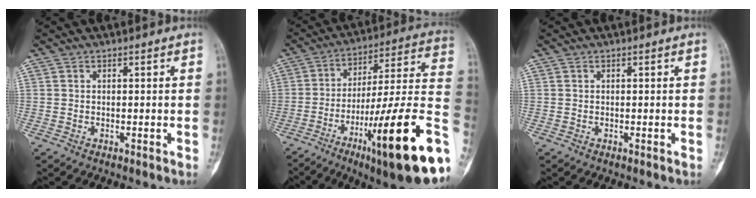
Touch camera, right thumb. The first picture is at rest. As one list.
[{"total": 26.7, "force": [-9.9, 3.4, 24.5], "torque": [-0.330, 0.034, -0.148]}, {"total": 0.0}]